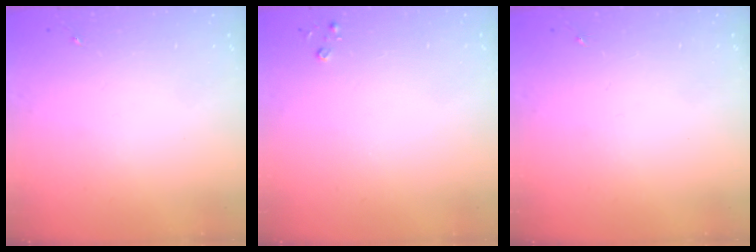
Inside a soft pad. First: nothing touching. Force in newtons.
{"total": 2.6, "press": 2.6, "slide": 0.3}
{"total": 0.0}